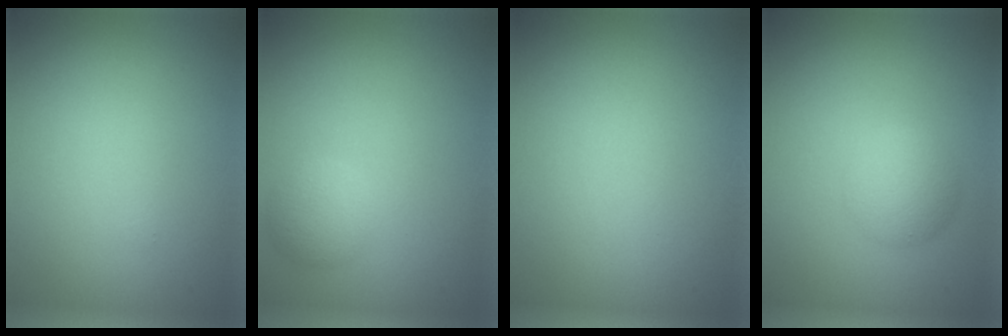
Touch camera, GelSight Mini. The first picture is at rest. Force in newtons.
{"total": 2.0, "press": 2.0, "slide": 0.1}
{"total": 0.0}
{"total": 2.6, "press": 2.6, "slide": 0.1}